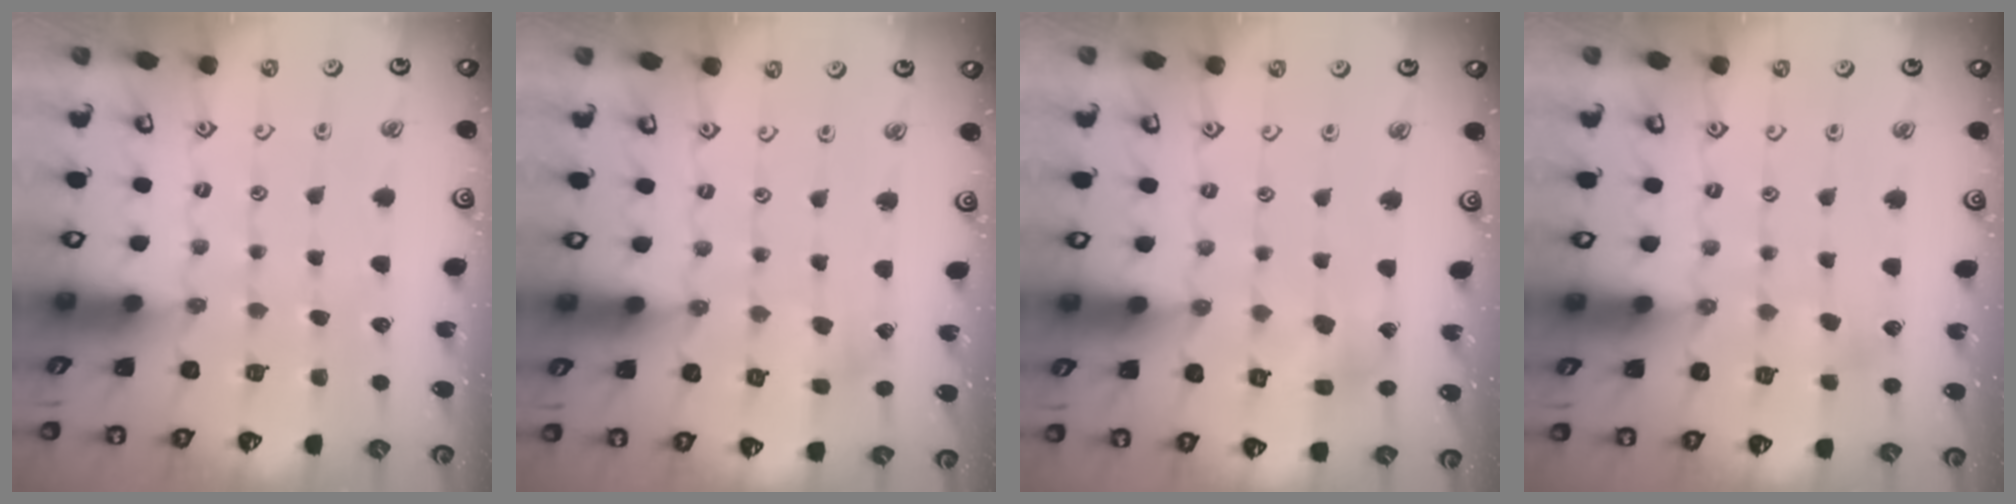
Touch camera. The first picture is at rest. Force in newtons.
{"total": 1.7, "press": 1.7, "slide": 0.1}
{"total": 8.5, "press": 8.4, "slide": 0.9}
{"total": 2.9, "press": 2.8, "slide": 0.9}